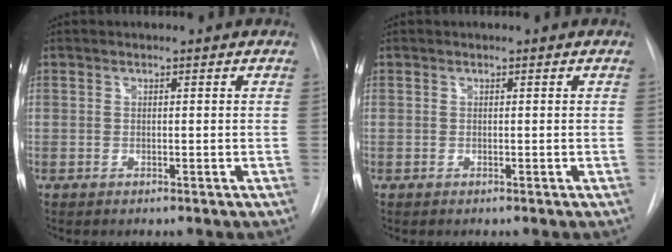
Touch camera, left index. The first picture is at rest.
{"total": 0.0}